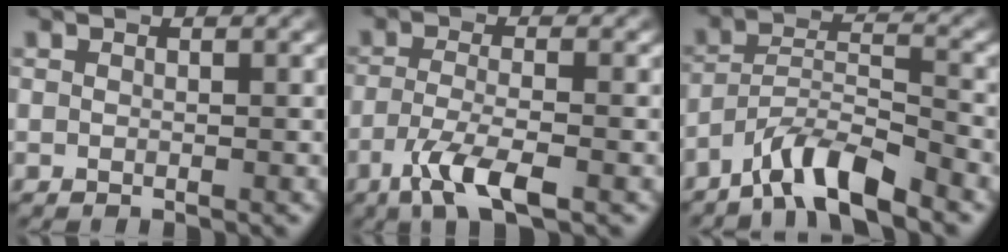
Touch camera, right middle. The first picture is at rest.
{"total": 4.6, "force": [-2.5, 1.0, 3.7], "torque": [-0.074, -0.002, -0.052]}
{"total": 6.0, "force": [-4.8, 1.0, 3.5], "torque": [-0.060, 0.003, -0.093]}